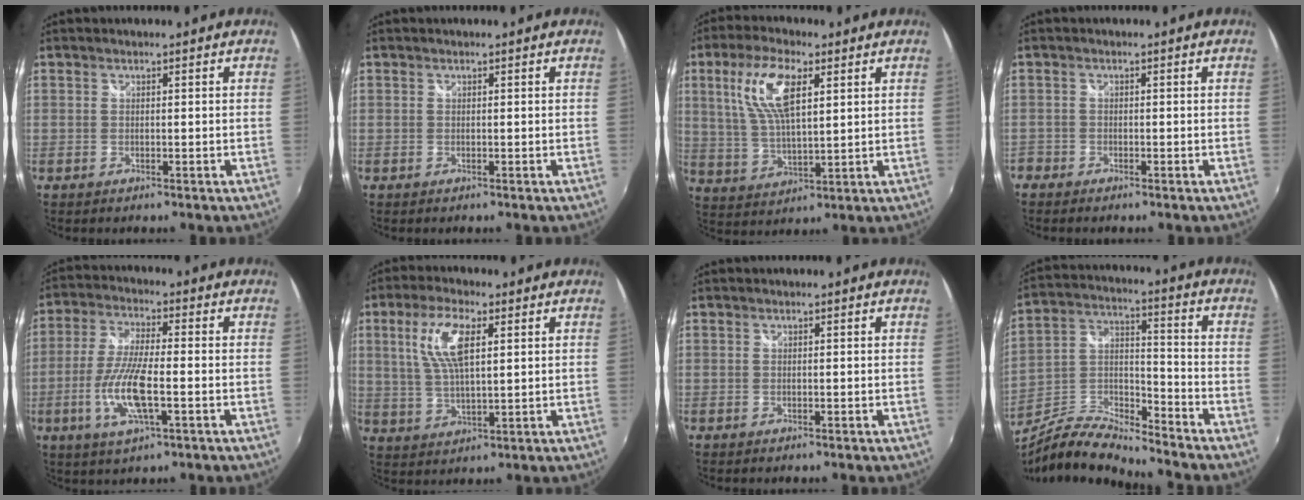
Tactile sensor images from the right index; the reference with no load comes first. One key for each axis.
{"total": 0.0}
{"total": 11.8, "fx": 4.5, "fy": 4.3, "fz": 10.1, "tx": -0.201, "ty": 0.011, "tz": 0.092}
{"total": 1.9, "fx": -1.5, "fy": 1.2, "fz": 0.0, "tx": -0.009, "ty": 0.001, "tz": -0.031}
{"total": 11.3, "fx": -3.0, "fy": 3.0, "fz": 10.5, "tx": -0.217, "ty": -0.008, "tz": -0.061}
{"total": 9.4, "fx": 3.1, "fy": 3.2, "fz": 8.3, "tx": -0.167, "ty": 0.008, "tz": 0.064}
{"total": 0.0}
{"total": 11.2, "fx": -9.2, "fy": 2.3, "fz": 5.9, "tx": -0.125, "ty": 0.002, "tz": -0.183}